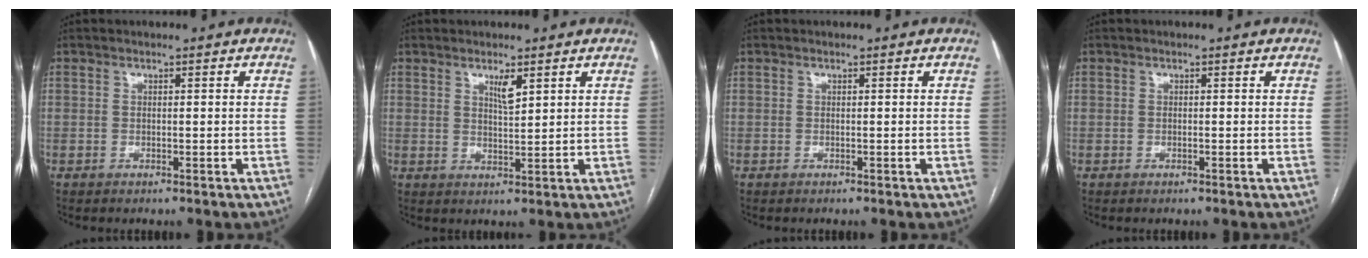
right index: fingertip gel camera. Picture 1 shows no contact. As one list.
[{"total": 2.8, "force": [1.7, 0.4, 2.2], "torque": [-0.042, -0.005, 0.032]}, {"total": 0.0}, {"total": 0.0}]